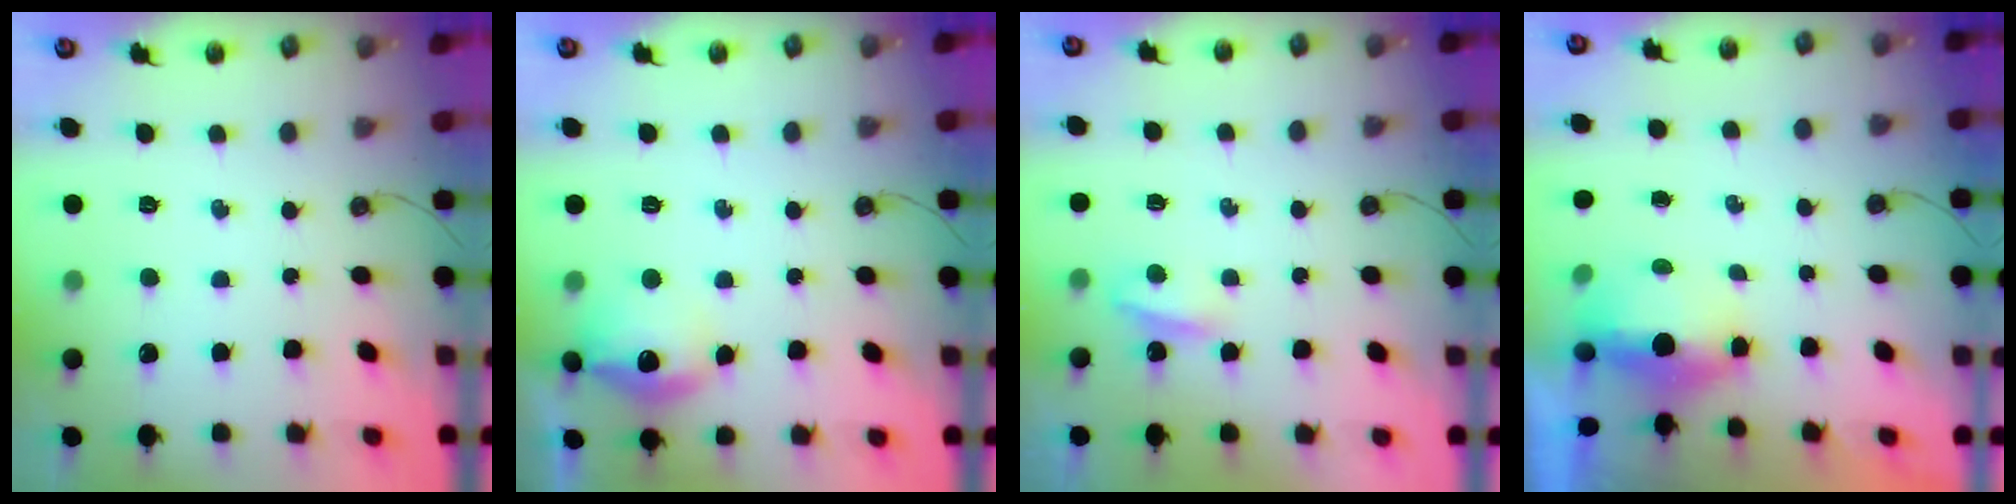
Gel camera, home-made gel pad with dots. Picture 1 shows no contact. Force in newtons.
{"total": 13.5, "press": 13.4, "slide": 1.1}
{"total": 3.9, "press": 3.9, "slide": 0.4}
{"total": 13.4, "press": 6.1, "slide": 11.9}